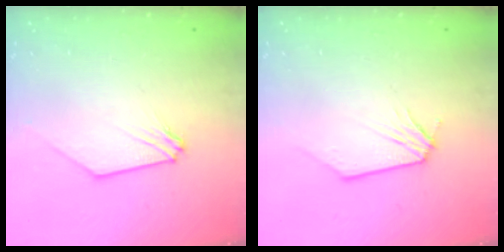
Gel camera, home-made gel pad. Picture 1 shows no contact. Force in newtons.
{"total": 0.0}